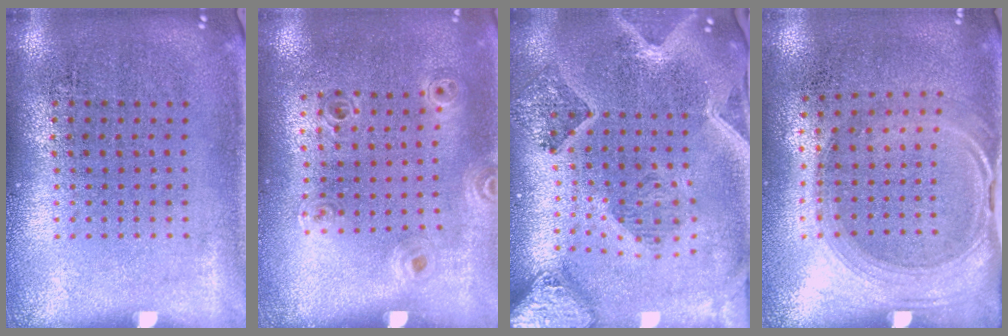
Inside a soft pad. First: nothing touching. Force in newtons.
{"total": 0.9, "press": 0.9, "slide": 0.2}
{"total": 2.3, "press": 2.1, "slide": 1.0}
{"total": 1.5, "press": 1.3, "slide": 0.7}